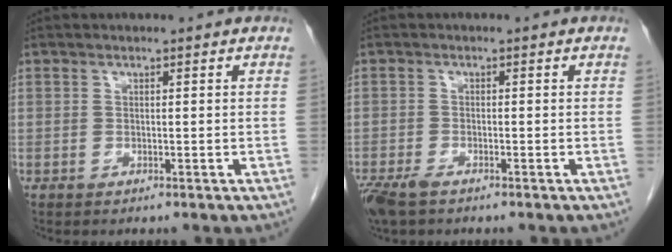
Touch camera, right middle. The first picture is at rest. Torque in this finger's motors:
{"motor_torque": [0.05, -0.01, 0.04, 0.01]}